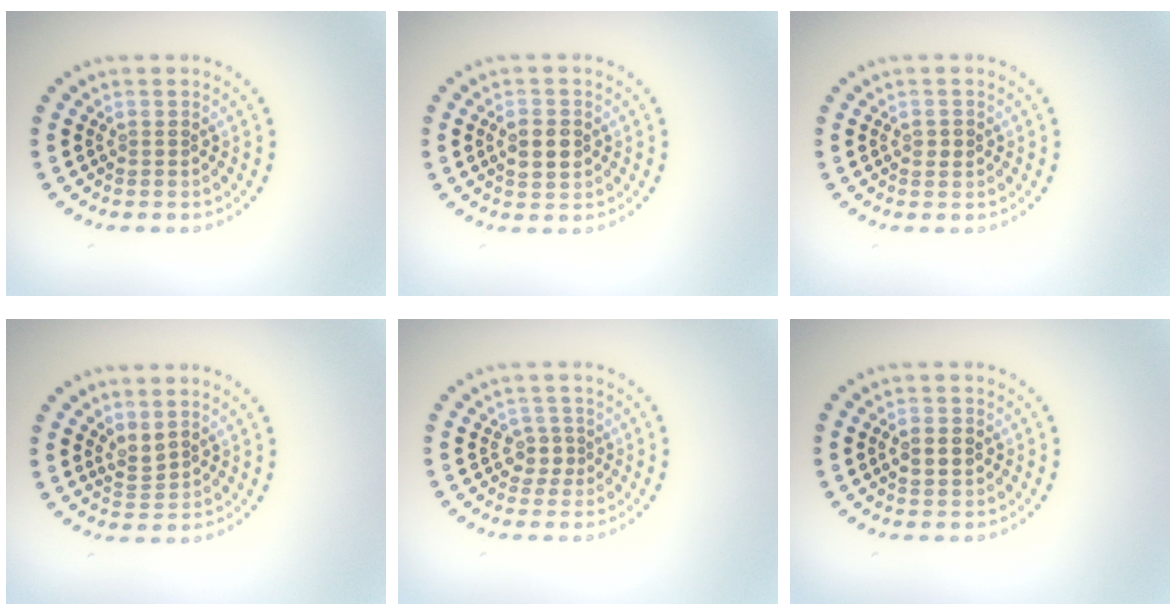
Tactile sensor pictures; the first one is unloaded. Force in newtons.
{"total": 2.7, "press": 2.7, "slide": 0.2}
{"total": 0.9, "press": 0.9, "slide": 0.0}
{"total": 1.7, "press": 1.2, "slide": 1.1}
{"total": 1.6, "press": 1.2, "slide": 1.0}
{"total": 2.7, "press": 2.7, "slide": 0.1}